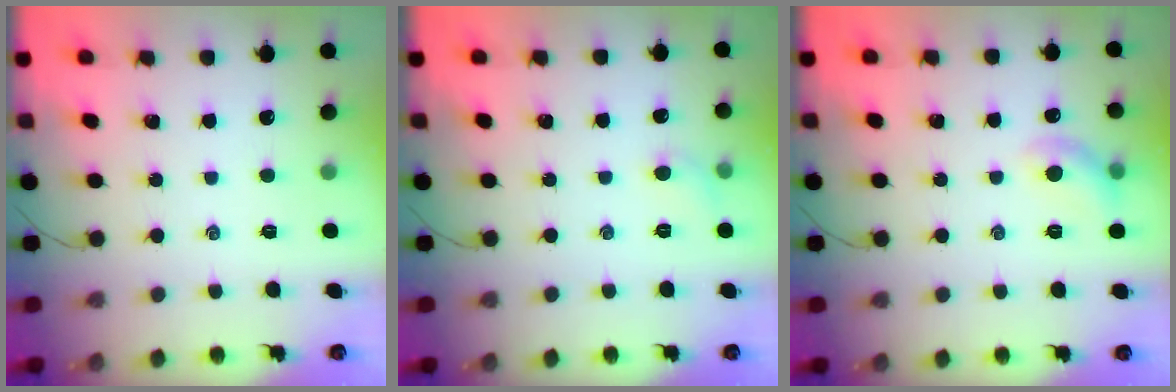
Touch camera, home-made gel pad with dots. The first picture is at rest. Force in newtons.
{"total": 4.0, "press": 3.8, "slide": 1.2}
{"total": 6.8, "press": 6.7, "slide": 1.2}